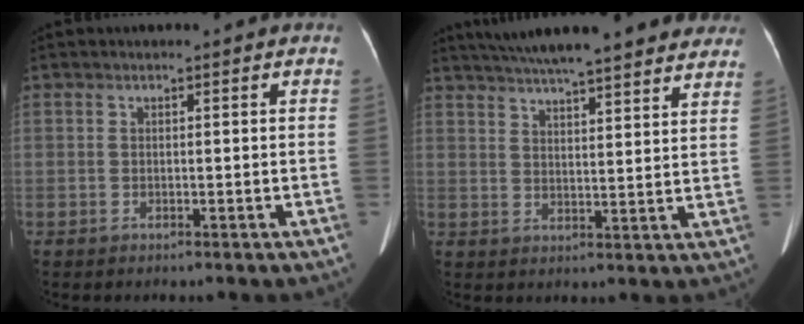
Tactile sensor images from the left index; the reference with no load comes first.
{"total": 23.6, "force": [20.5, 3.3, 11.3], "torque": [-0.184, 0.015, 0.263]}